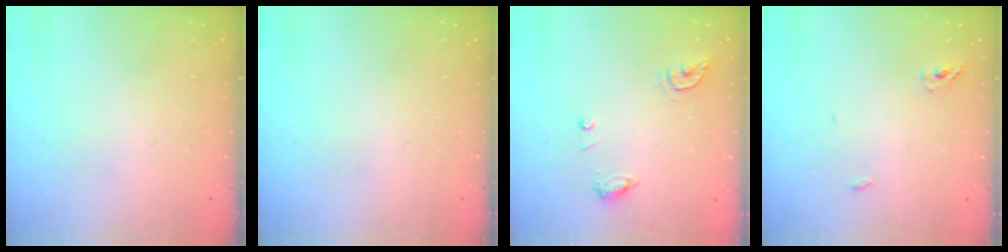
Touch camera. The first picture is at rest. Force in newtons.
{"total": 0.0}
{"total": 7.9, "press": 7.9, "slide": 0.7}
{"total": 2.1, "press": 1.9, "slide": 1.0}